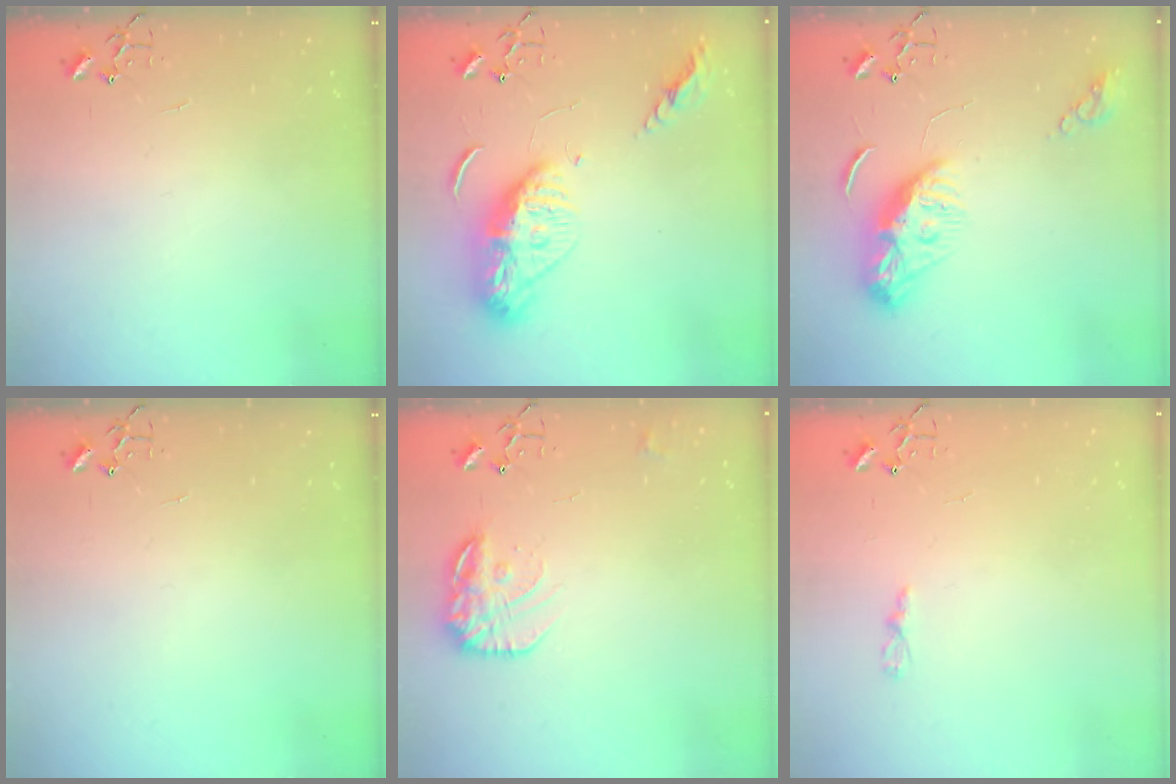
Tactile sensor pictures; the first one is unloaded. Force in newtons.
{"total": 13.5, "press": 13.5, "slide": 1.2}
{"total": 9.9, "press": 9.8, "slide": 1.1}
{"total": 0.0}
{"total": 14.8, "press": 14.8, "slide": 0.8}
{"total": 3.2, "press": 3.1, "slide": 0.4}